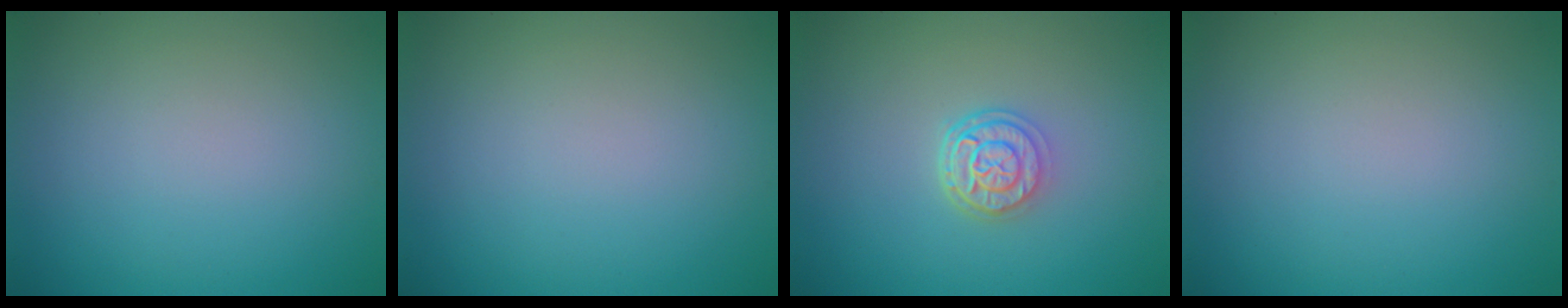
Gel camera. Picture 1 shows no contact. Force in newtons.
{"total": 0.0}
{"total": 3.1, "press": 2.4, "slide": 1.9}
{"total": 0.0}